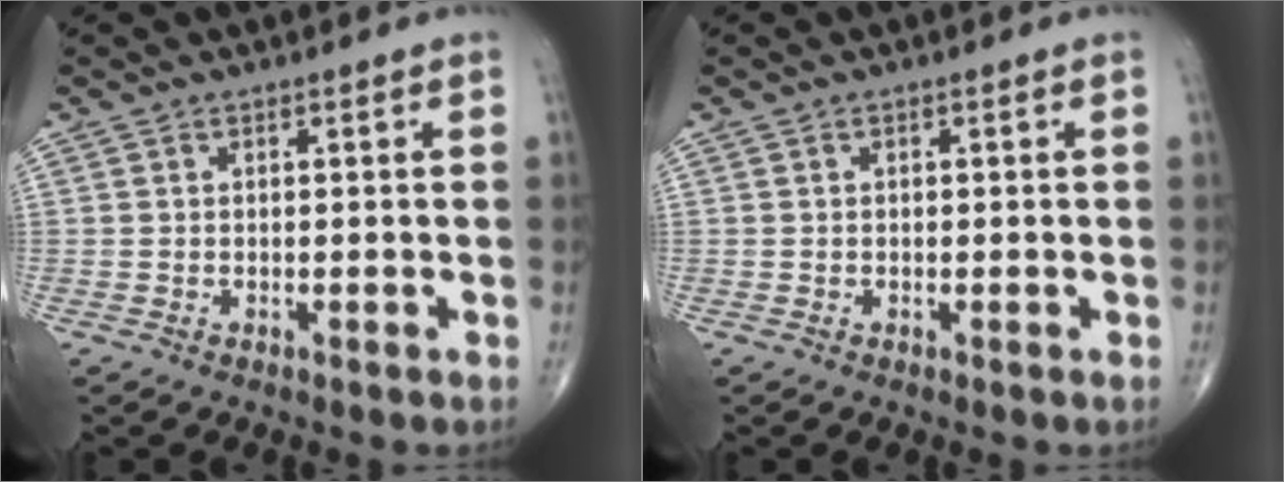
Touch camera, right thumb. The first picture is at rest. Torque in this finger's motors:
{"motor_torque": [-0.16, -0.13, 0.02, 0.08, 0.03]}